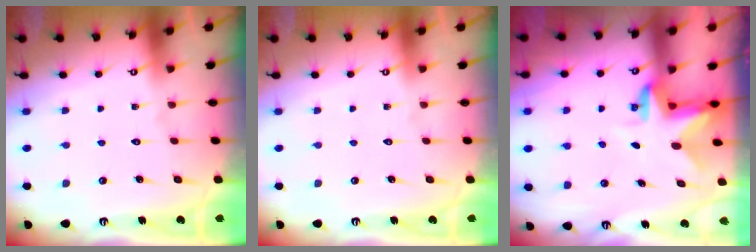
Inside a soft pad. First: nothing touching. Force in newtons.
{"total": 0.0}
{"total": 3.0, "press": 2.9, "slide": 0.5}